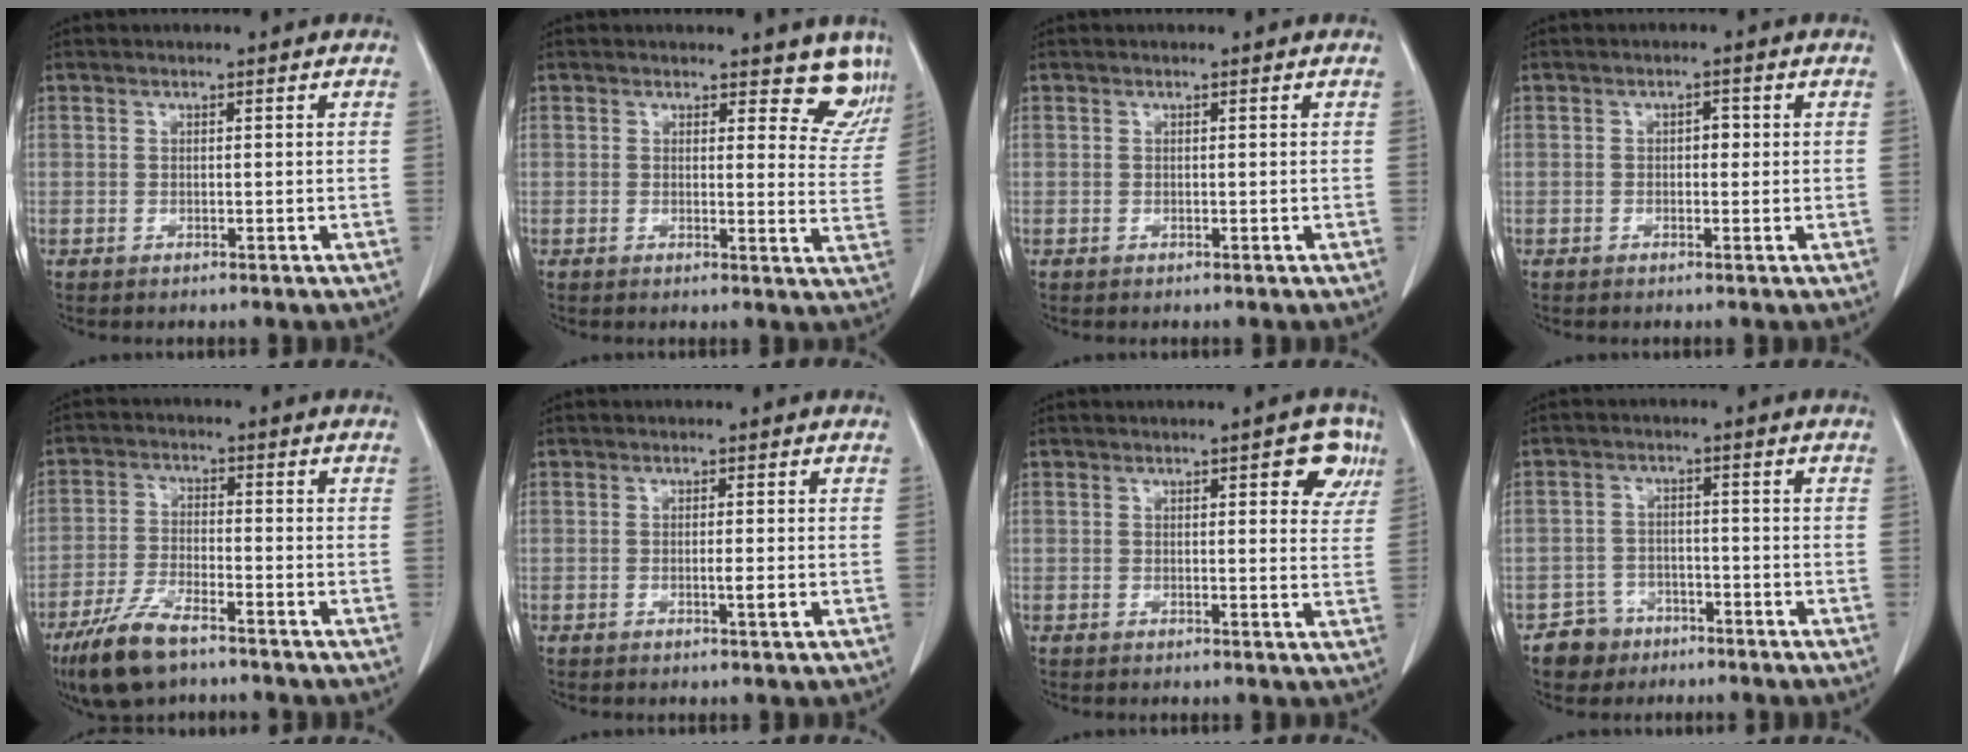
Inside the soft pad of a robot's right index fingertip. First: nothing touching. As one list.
[{"total": 6.8, "force": [6.0, 2.8, 1.7], "torque": [0.014, -0.031, 0.041]}, {"total": 0.0}, {"total": 1.5, "force": [0.0, 0.9, 1.2], "torque": [-0.012, 0.005, -0.001]}, {"total": 8.9, "force": [-6.4, 2.5, 5.7], "torque": [-0.121, -0.016, -0.118]}, {"total": 1.4, "force": [-0.4, 0.0, 1.3], "torque": [-0.023, -0.002, -0.007]}, {"total": 4.8, "force": [2.4, 1.6, 3.8], "torque": [-0.034, 0.001, 0.021]}, {"total": 4.7, "force": [-3.0, 3.5, -0.1], "torque": [0.008, 0.014, -0.049]}]